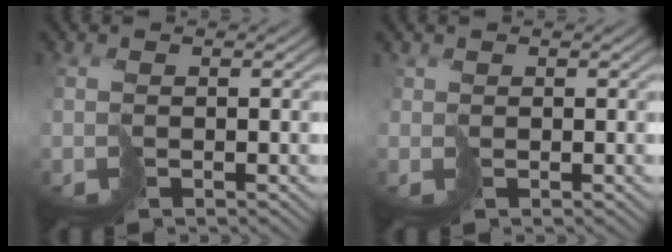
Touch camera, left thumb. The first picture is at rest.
{"total": 0.6, "force": [0.2, 0.3, -0.5], "torque": [0.011, -0.002, 0.008]}